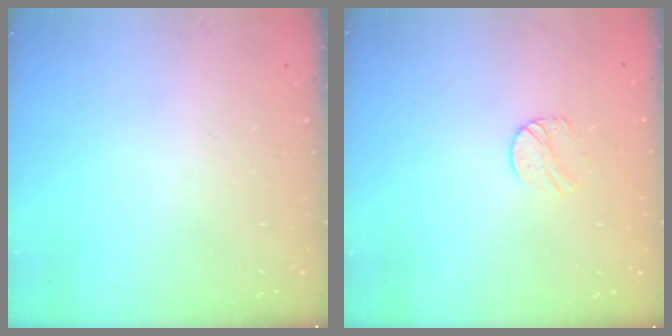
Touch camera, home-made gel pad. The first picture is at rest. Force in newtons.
{"total": 7.4, "press": 7.3, "slide": 0.6}